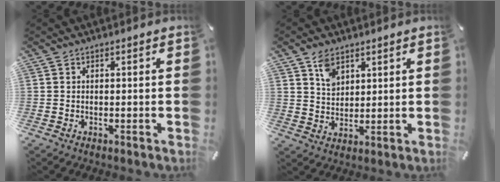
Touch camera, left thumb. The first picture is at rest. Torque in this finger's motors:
{"motor_torque": [0.36, -0.23, 0.15, 0.01, 0.05]}